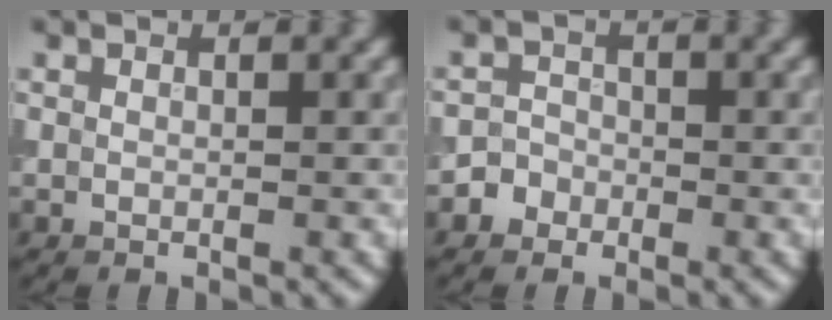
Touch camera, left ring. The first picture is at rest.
{"total": 1.6, "force": [-0.9, 1.4, 0.1], "torque": [0.016, 0.005, -0.021]}